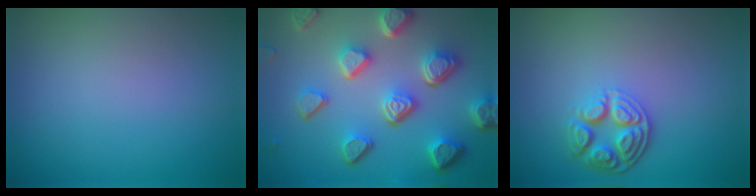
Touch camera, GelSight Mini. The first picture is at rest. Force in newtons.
{"total": 7.6, "press": 5.6, "slide": 5.2}
{"total": 3.9, "press": 3.1, "slide": 2.4}